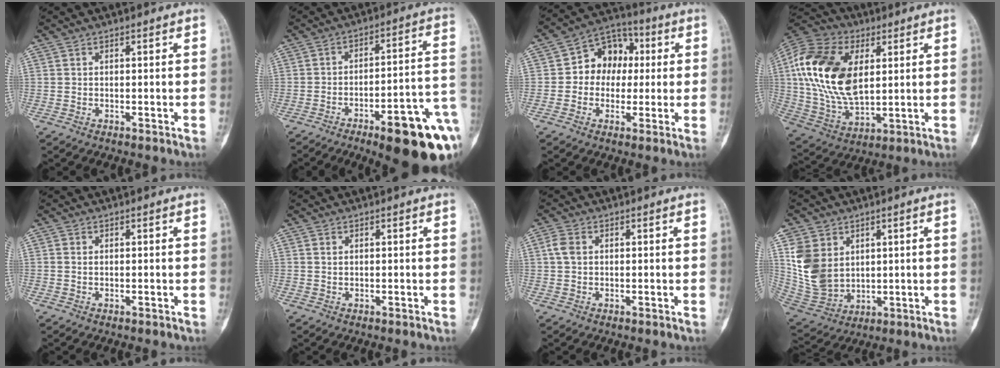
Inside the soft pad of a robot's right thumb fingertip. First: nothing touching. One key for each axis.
{"total": 20.4, "fx": -8.7, "fy": 5.6, "fz": 17.6, "tx": -0.177, "ty": 0.045, "tz": -0.112}
{"total": 10.6, "fx": 0.9, "fy": 8.5, "fz": 6.2, "tx": -0.049, "ty": 0.024, "tz": 0.000}
{"total": 22.3, "fx": 4.5, "fy": 13.3, "fz": 17.3, "tx": -0.345, "ty": -0.009, "tz": 0.079}
{"total": 0.6, "fx": 0.0, "fy": 0.4, "fz": 0.4, "tx": -0.010, "ty": 0.000, "tz": -0.001}
{"total": 0.6, "fx": 0.3, "fy": 0.3, "fz": 0.4, "tx": -0.007, "ty": 0.001, "tz": 0.006}
{"total": 2.6, "fx": 0.4, "fy": 1.8, "fz": 1.8, "tx": -0.041, "ty": 0.004, "tz": 0.004}
{"total": 12.1, "fx": 3.4, "fy": 9.4, "fz": 6.8, "tx": -0.113, "ty": -0.019, "tz": 0.087}